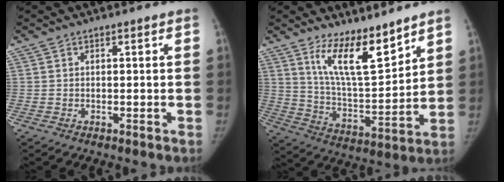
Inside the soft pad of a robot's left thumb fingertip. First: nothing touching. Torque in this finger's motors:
{"motor_torque": [0.12, 0.10, 0.25, 0.06, 0.31]}